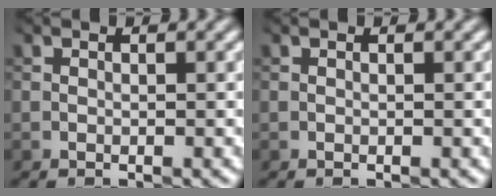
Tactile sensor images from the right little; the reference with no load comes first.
{"total": 0.0}